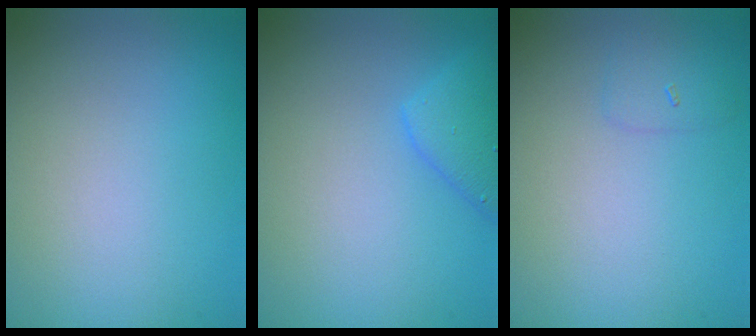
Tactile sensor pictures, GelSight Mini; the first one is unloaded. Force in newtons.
{"total": 2.6, "press": 2.6, "slide": 0.2}
{"total": 1.1, "press": 1.1, "slide": 0.0}